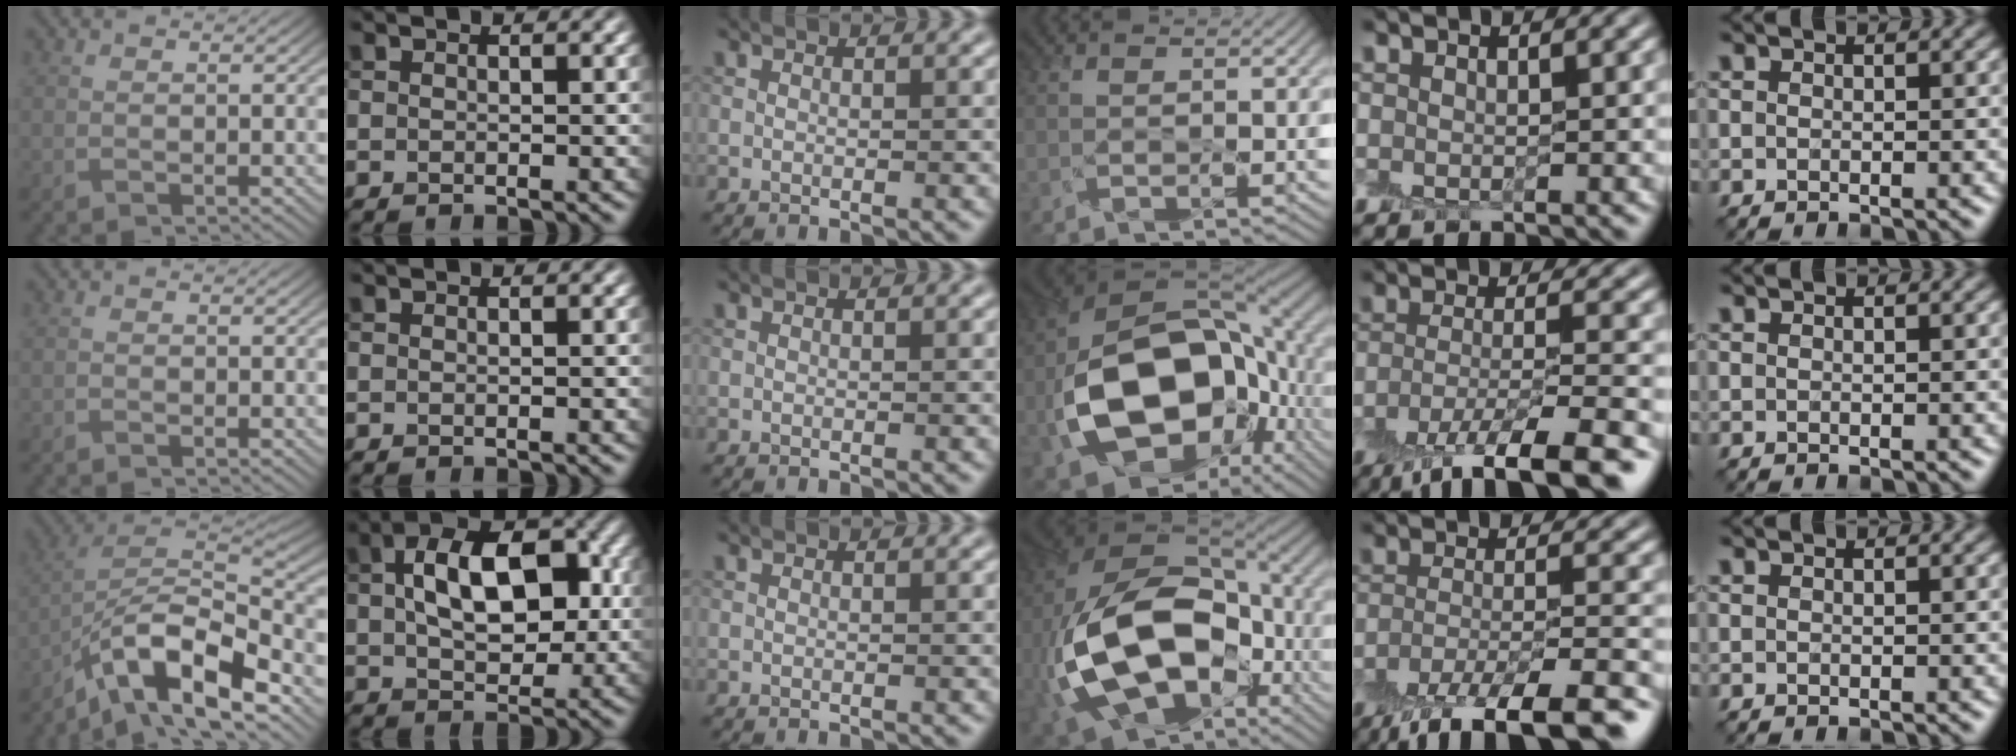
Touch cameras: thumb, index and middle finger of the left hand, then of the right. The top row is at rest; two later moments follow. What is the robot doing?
{"motion": "peel", "object": "plastic screen protector"}